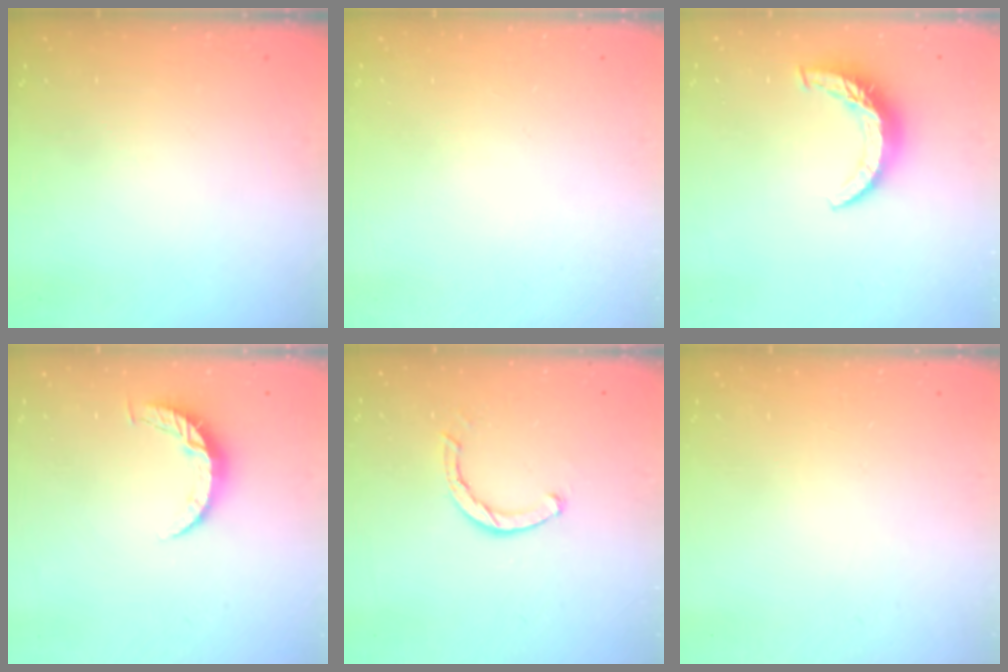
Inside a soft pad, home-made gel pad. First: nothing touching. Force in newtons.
{"total": 0.0}
{"total": 8.6, "press": 8.5, "slide": 0.8}
{"total": 6.1, "press": 6.0, "slide": 0.6}
{"total": 2.4, "press": 2.4, "slide": 0.1}
{"total": 2.6, "press": 2.6, "slide": 0.2}